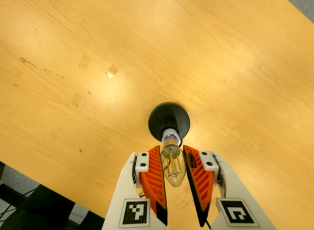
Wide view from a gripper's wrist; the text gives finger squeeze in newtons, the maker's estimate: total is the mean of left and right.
{"total": 9.8, "left": 9.1, "right": 10.5}